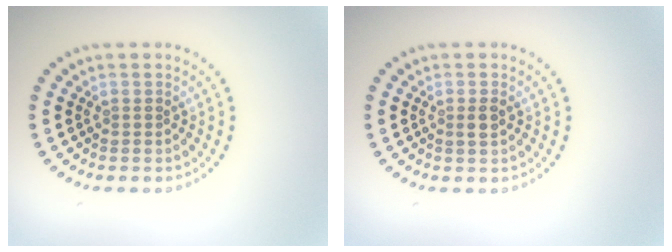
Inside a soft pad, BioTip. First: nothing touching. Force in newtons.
{"total": 1.1, "press": 1.0, "slide": 0.4}